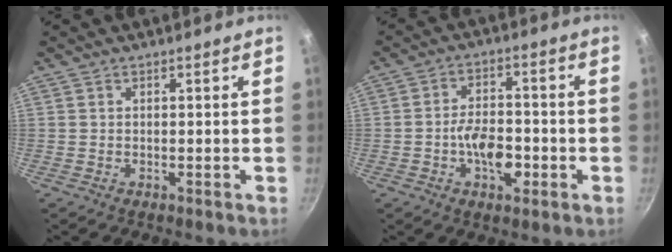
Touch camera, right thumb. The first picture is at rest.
{"total": 8.6, "force": [-2.6, 4.7, 6.7], "torque": [-0.092, 0.023, -0.045]}